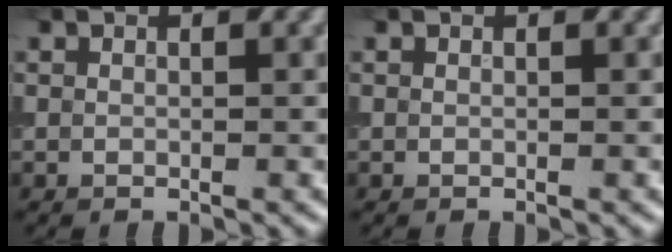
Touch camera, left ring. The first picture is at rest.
{"total": 0.0}